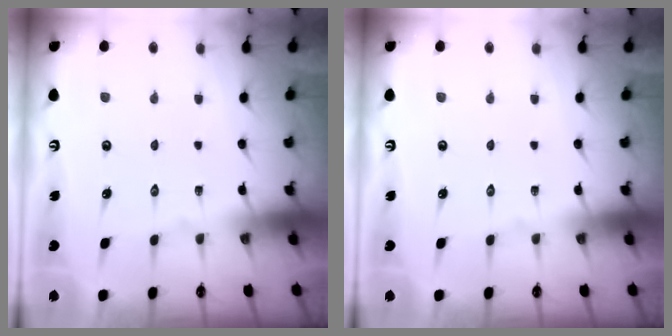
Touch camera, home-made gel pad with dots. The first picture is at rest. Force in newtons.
{"total": 0.0}